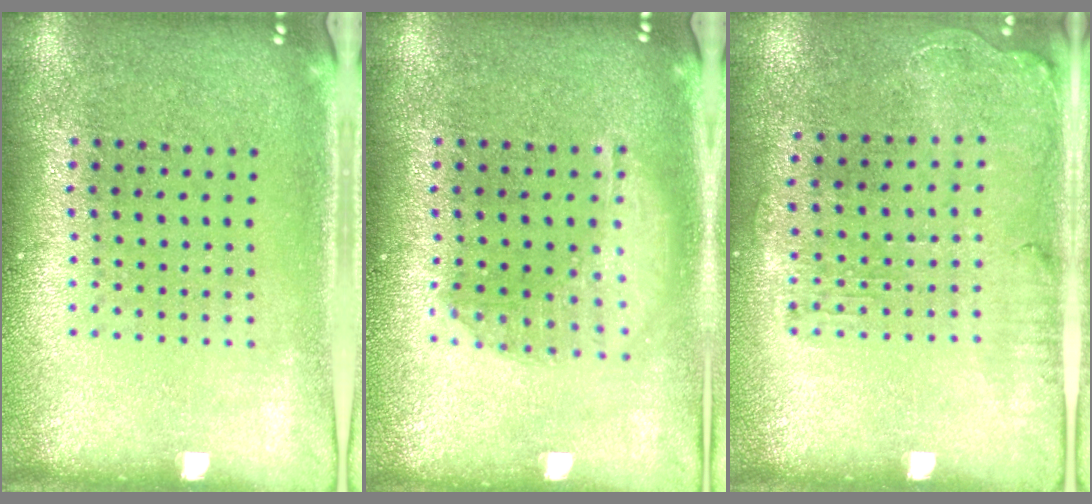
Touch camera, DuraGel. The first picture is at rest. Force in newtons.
{"total": 1.4, "press": 1.3, "slide": 0.6}
{"total": 1.2, "press": 1.2, "slide": 0.3}